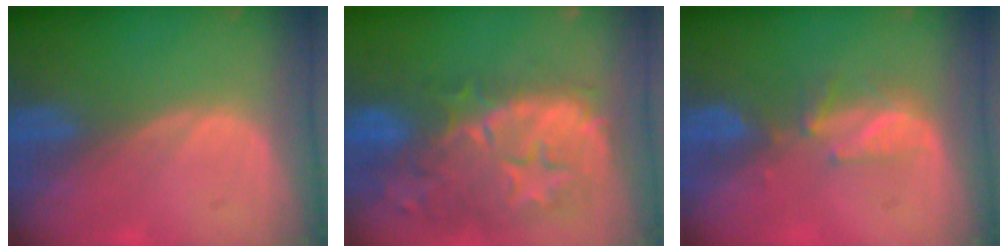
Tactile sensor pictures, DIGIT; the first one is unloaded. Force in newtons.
{"total": 13.1, "press": 11.7, "slide": 6.0}
{"total": 3.4, "press": 3.3, "slide": 0.7}